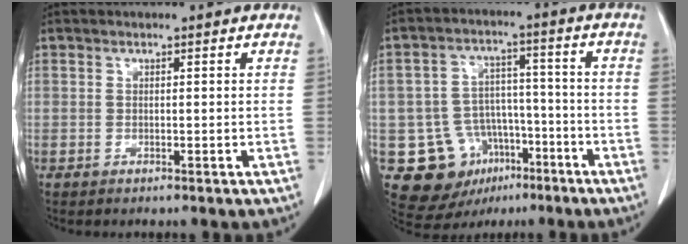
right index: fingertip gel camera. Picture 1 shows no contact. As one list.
[{"total": 12.1, "force": [-5.4, 10.0, 4.1], "torque": [-0.067, 0.041, -0.068]}]